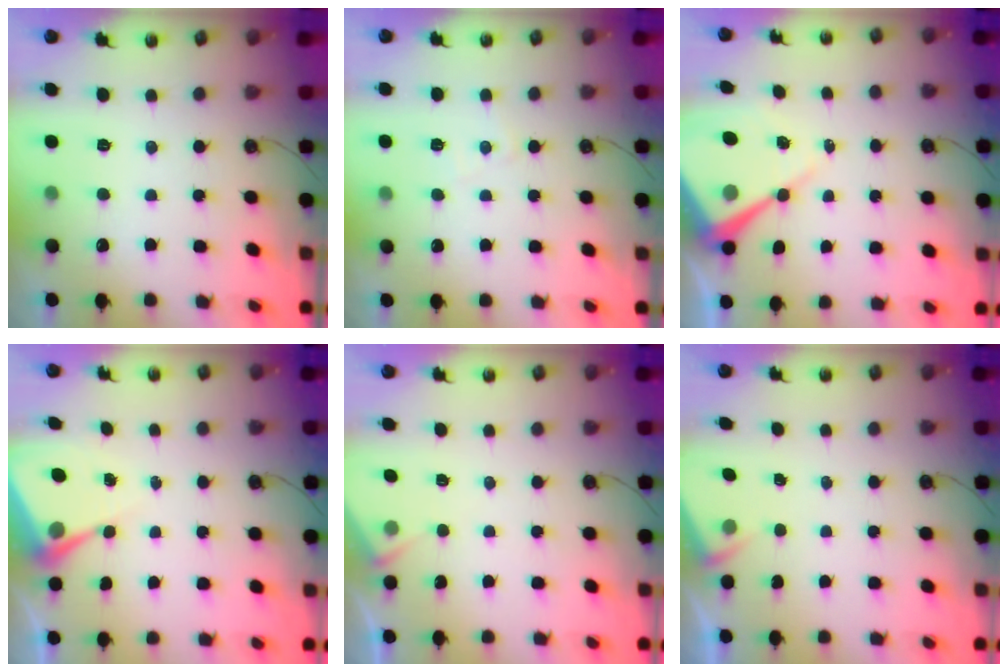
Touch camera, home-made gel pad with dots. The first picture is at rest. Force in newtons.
{"total": 5.0, "press": 5.0, "slide": 0.7}
{"total": 11.6, "press": 11.5, "slide": 0.8}
{"total": 6.7, "press": 6.7, "slide": 0.5}
{"total": 4.8, "press": 4.7, "slide": 0.6}
{"total": 2.1, "press": 2.1, "slide": 0.3}